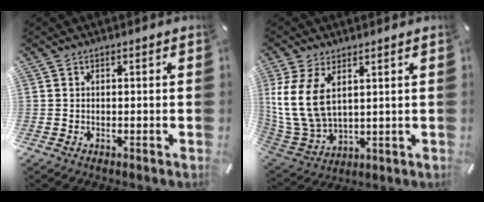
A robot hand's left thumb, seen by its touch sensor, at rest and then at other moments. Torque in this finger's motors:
{"motor_torque": [1.37, 0.71, 1.98, -0.79, 0.39]}